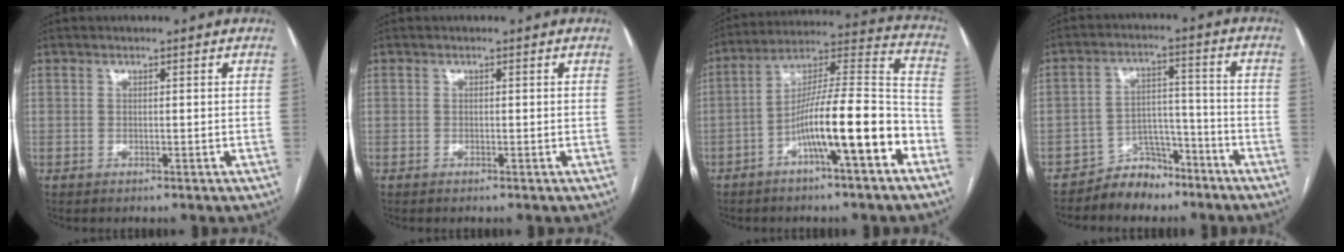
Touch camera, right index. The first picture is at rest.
{"total": 0.0}
{"total": 15.6, "force": [-6.7, 1.5, 14.0], "torque": [-0.232, 0.017, -0.111]}
{"total": 6.8, "force": [-5.6, 3.7, 1.2], "torque": [-0.013, 0.023, -0.093]}